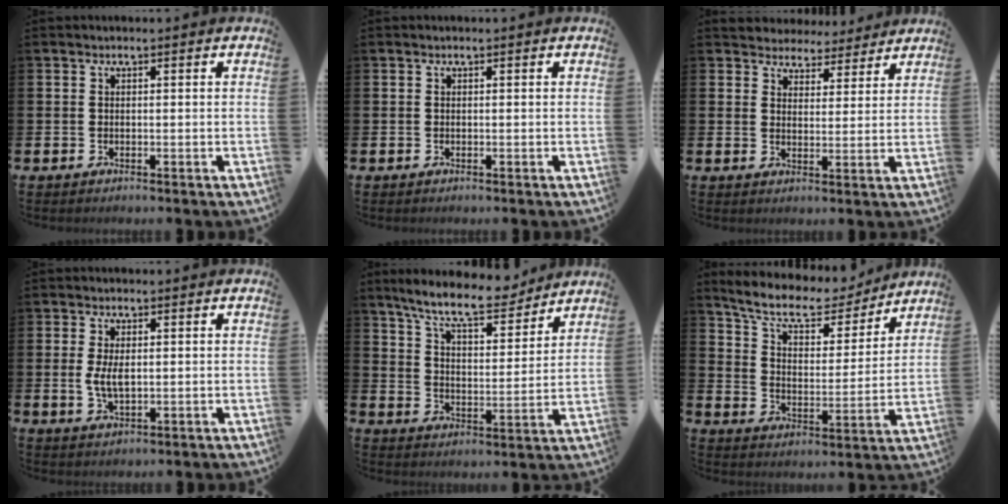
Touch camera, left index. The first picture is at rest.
{"total": 0.0}
{"total": 4.0, "force": [3.7, 1.6, -0.5], "torque": [-0.005, -0.031, 0.063]}
{"total": 3.6, "force": [0.3, 1.7, 3.2], "torque": [-0.050, 0.000, 0.001]}
{"total": 9.9, "force": [8.9, 2.0, 3.9], "torque": [-0.092, -0.053, 0.156]}
{"total": 9.2, "force": [8.1, 3.0, 3.3], "torque": [-0.086, -0.054, 0.137]}